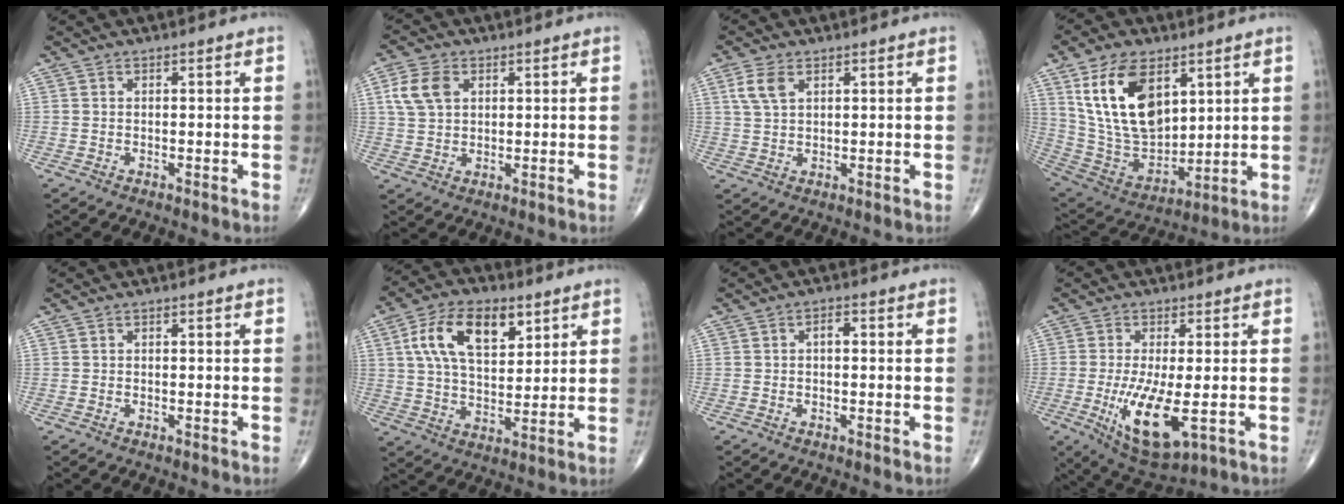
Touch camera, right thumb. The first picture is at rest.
{"total": 6.8, "force": [2.3, 4.7, 4.4], "torque": [-0.082, 0.002, 0.044]}
{"total": 4.5, "force": [2.0, 2.5, 3.2], "torque": [-0.067, 0.003, 0.043]}
{"total": 19.0, "force": [7.5, 11.0, 13.5], "torque": [-0.224, -0.033, 0.159]}
{"total": 0.0}
{"total": 14.2, "force": [5.7, 7.6, 10.6], "torque": [-0.171, -0.008, 0.102]}
{"total": 1.6, "force": [0.0, 0.9, 1.3], "torque": [-0.018, 0.005, -0.004]}
{"total": 11.3, "force": [-2.6, 3.7, 10.4], "torque": [-0.194, -0.026, -0.032]}